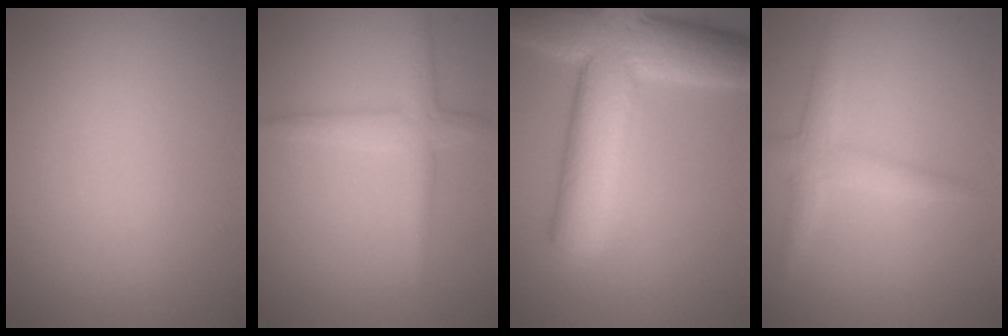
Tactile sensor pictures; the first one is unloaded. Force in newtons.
{"total": 2.5, "press": 2.5, "slide": 0.1}
{"total": 11.8, "press": 11.8, "slide": 0.7}
{"total": 2.4, "press": 2.4, "slide": 0.1}